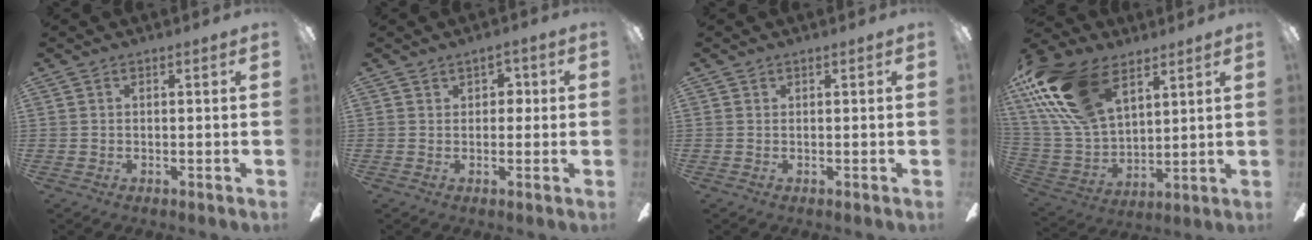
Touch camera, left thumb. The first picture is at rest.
{"total": 2.8, "force": [1.1, 1.8, 1.8], "torque": [-0.012, -0.003, 0.012]}
{"total": 0.0}
{"total": 23.3, "force": [12.3, 12.7, 15.1], "torque": [-0.339, -0.031, 0.224]}